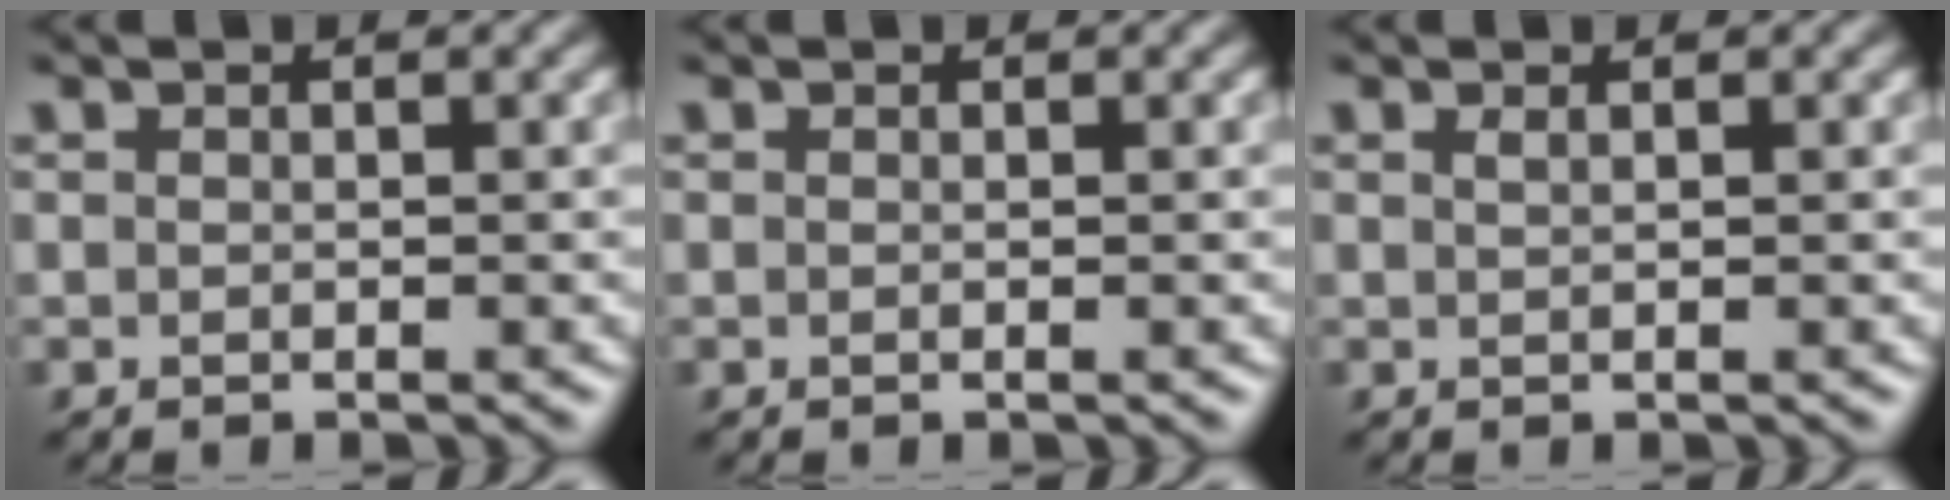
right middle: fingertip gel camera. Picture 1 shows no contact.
{"total": 0.0}
{"total": 0.7, "force": [0.4, 0.3, 0.6], "torque": [-0.007, 0.003, 0.005]}